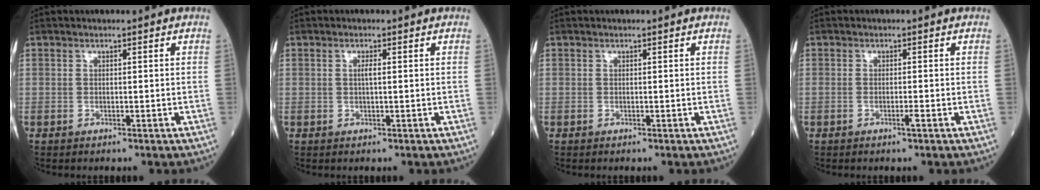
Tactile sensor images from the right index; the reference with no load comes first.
{"total": 1.0, "force": [0.1, 0.0, 1.0], "torque": [-0.022, 0.001, 0.000]}
{"total": 0.0}
{"total": 1.0, "force": [-0.5, -0.1, 0.8], "torque": [-0.018, -0.001, -0.010]}